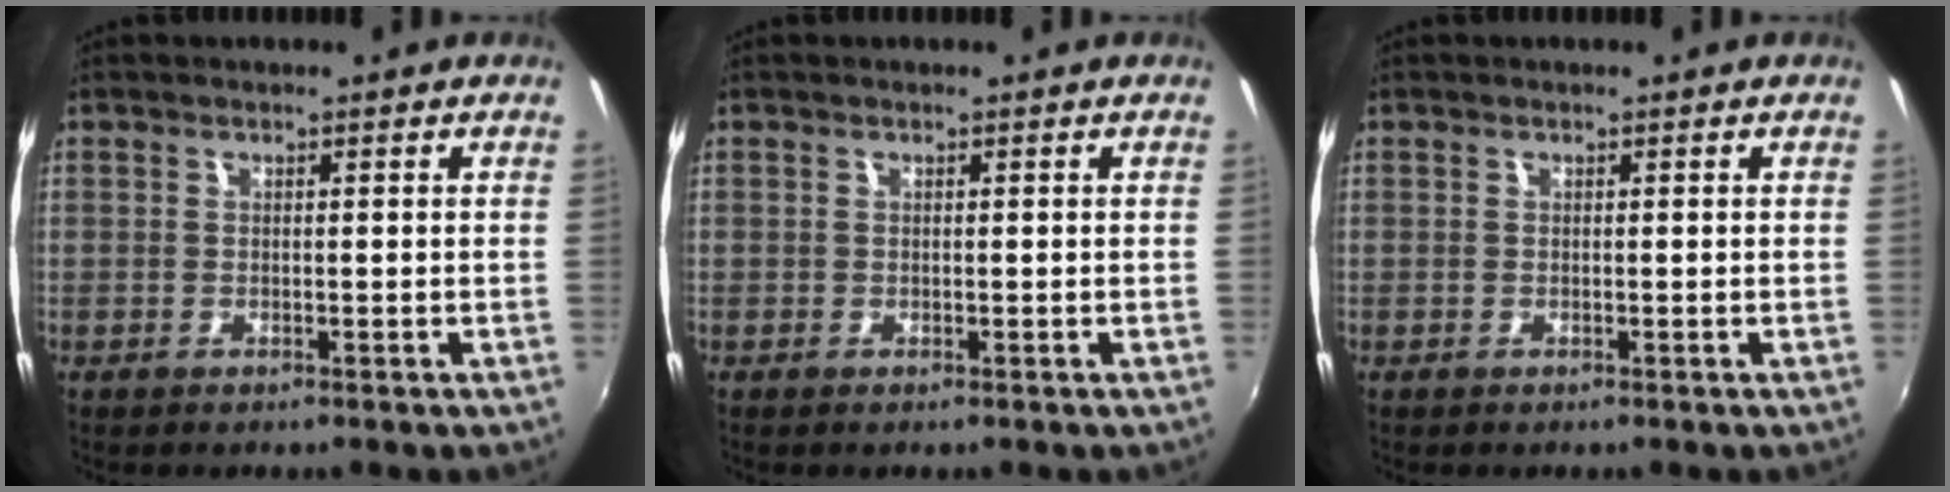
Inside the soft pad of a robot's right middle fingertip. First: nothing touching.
{"total": 0.0}
{"total": 0.0}